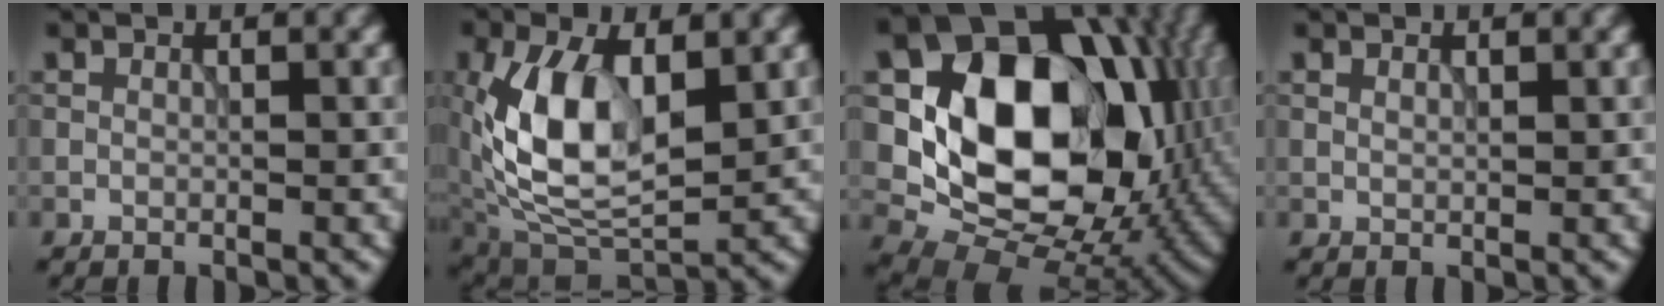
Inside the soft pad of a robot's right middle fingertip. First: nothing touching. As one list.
[{"total": 9.6, "force": [0.7, 5.2, 8.0], "torque": [-0.168, -0.001, 0.011]}, {"total": 15.3, "force": [1.3, 11.4, 10.1], "torque": [-0.151, -0.009, 0.013]}, {"total": 0.5, "force": [0.3, 0.3, 0.3], "torque": [-0.012, 0.000, 0.005]}]